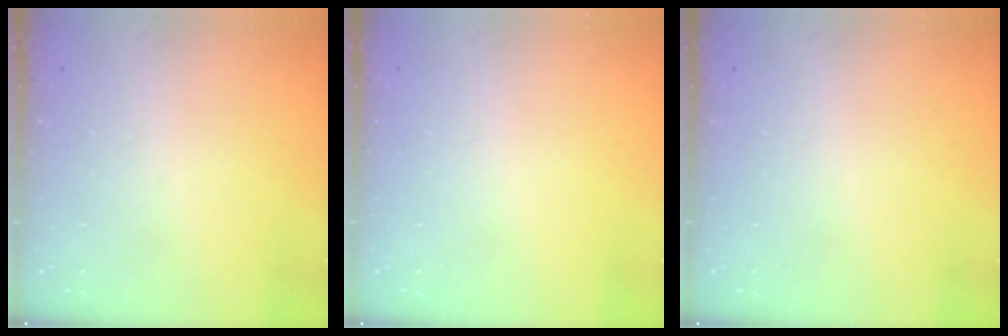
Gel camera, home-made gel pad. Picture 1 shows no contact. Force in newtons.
{"total": 0.0}
{"total": 0.0}